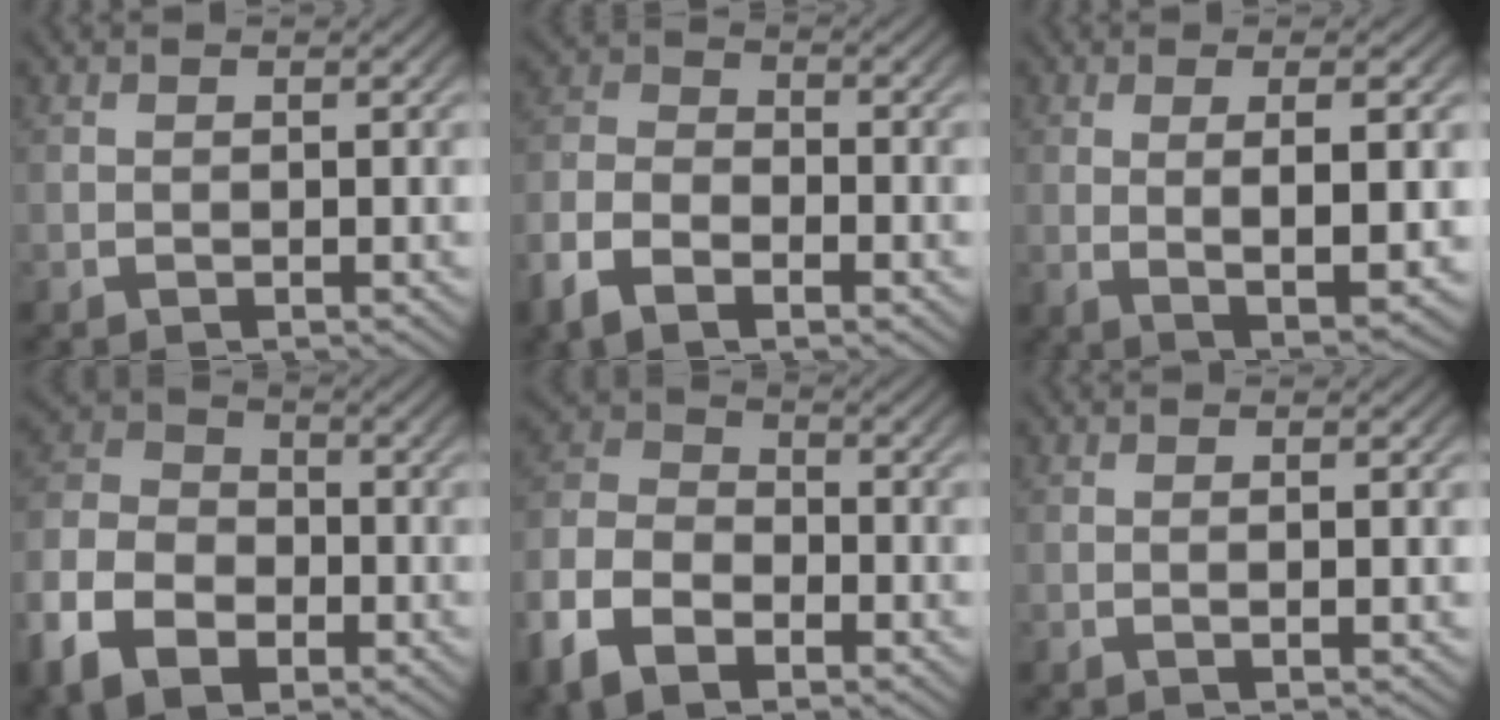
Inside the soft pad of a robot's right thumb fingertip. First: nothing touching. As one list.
[{"total": 4.9, "force": [-2.0, 3.4, 3.0], "torque": [-0.072, -0.009, -0.038]}, {"total": 6.2, "force": [0.0, 2.3, 5.7], "torque": [-0.119, -0.020, 0.016]}, {"total": 10.2, "force": [-2.0, 7.9, 6.1], "torque": [-0.128, -0.020, -0.029]}, {"total": 8.2, "force": [-2.0, 6.2, 5.1], "torque": [-0.114, -0.017, -0.036]}, {"total": 1.0, "force": [0.2, 0.2, 1.0], "torque": [-0.020, 0.001, 0.003]}]